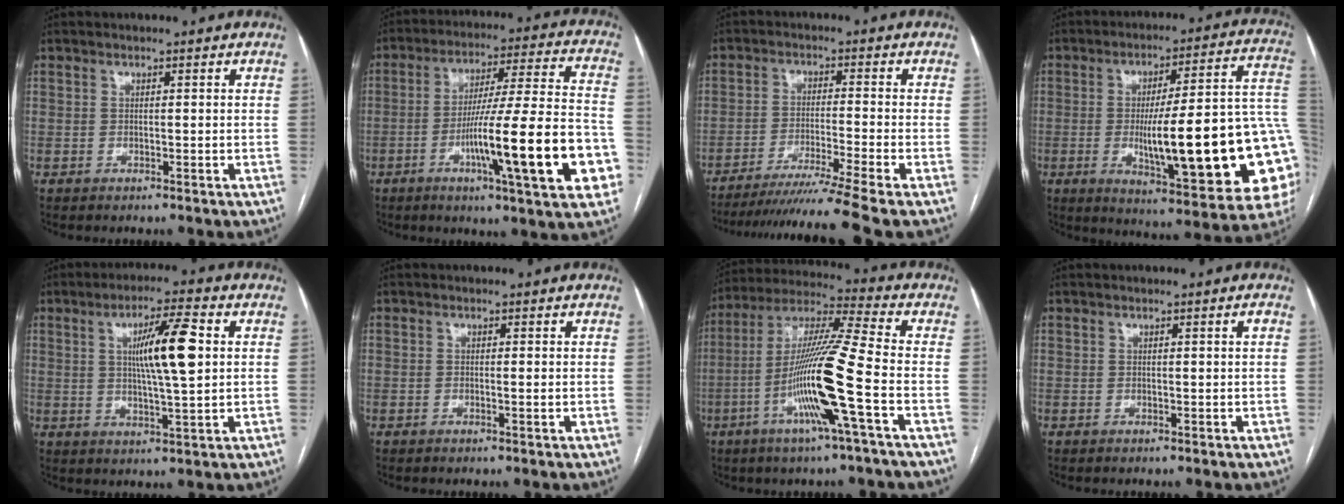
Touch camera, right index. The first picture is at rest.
{"total": 21.4, "force": [-7.0, 1.2, 20.2], "torque": [-0.274, 0.000, -0.102]}
{"total": 13.2, "force": [-11.0, -3.5, 6.4], "torque": [-0.085, -0.030, -0.173]}
{"total": 27.2, "force": [-4.1, 4.1, 26.6], "torque": [-0.293, 0.006, -0.054]}
{"total": 9.9, "force": [1.9, 0.7, 9.7], "torque": [-0.167, 0.003, 0.033]}
{"total": 0.8, "force": [-0.1, 0.1, 0.8], "torque": [-0.014, -0.001, -0.001]}
{"total": 15.9, "force": [-4.9, -1.3, 15.0], "torque": [-0.294, -0.008, -0.102]}
{"total": 0.6, "force": [0.1, -0.1, 0.6], "torque": [-0.009, 0.002, 0.002]}